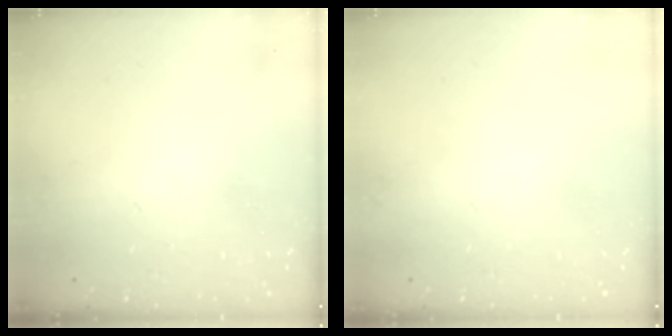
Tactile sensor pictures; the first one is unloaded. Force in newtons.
{"total": 0.0}